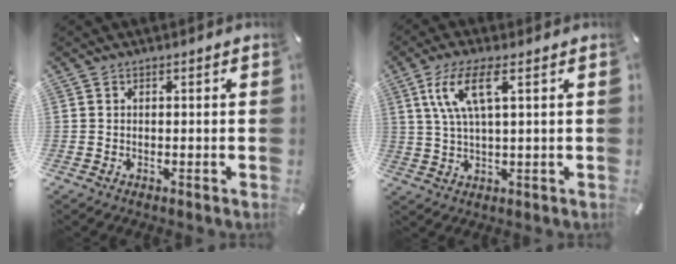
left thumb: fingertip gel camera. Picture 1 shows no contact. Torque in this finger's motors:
{"motor_torque": [1.41, 1.75, 0.93, -0.88, 0.46]}